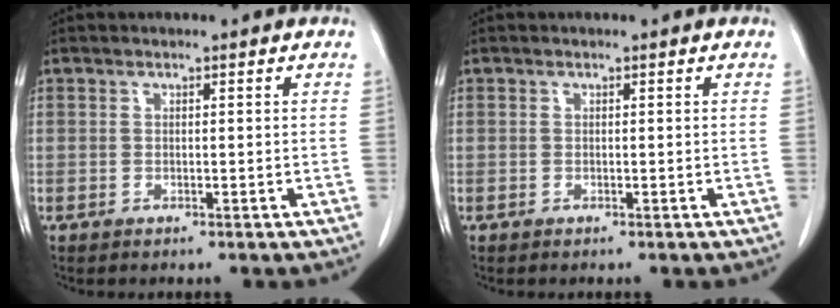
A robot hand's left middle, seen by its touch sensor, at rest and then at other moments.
{"total": 0.0}